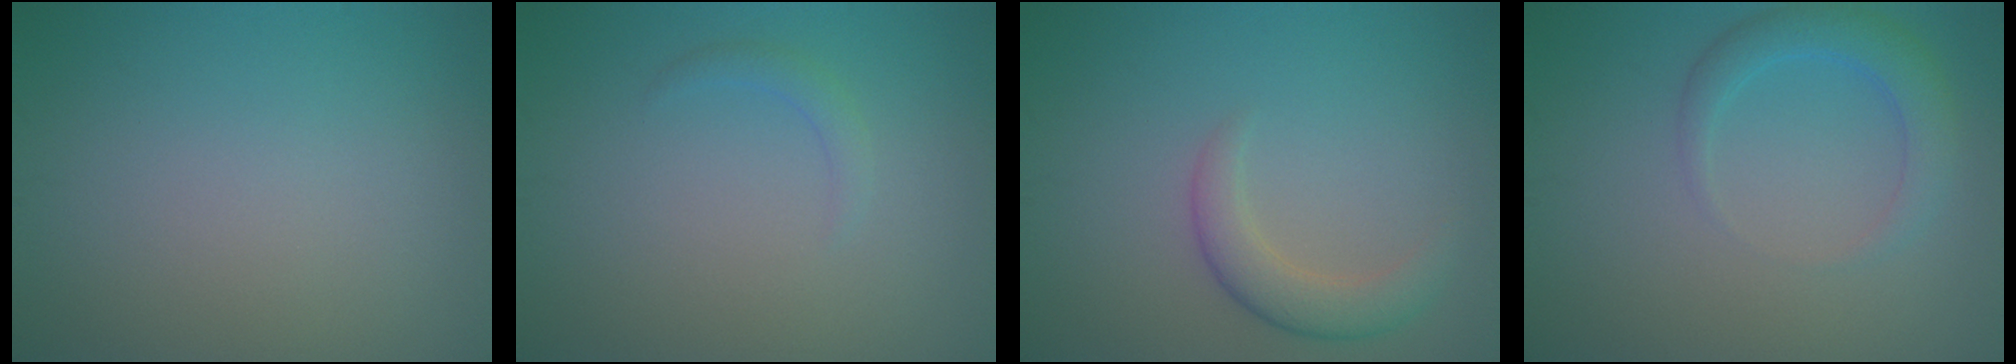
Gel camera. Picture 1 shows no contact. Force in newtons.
{"total": 1.1, "press": 1.1, "slide": 0.2}
{"total": 2.9, "press": 2.9, "slide": 0.2}
{"total": 2.9, "press": 2.9, "slide": 0.2}